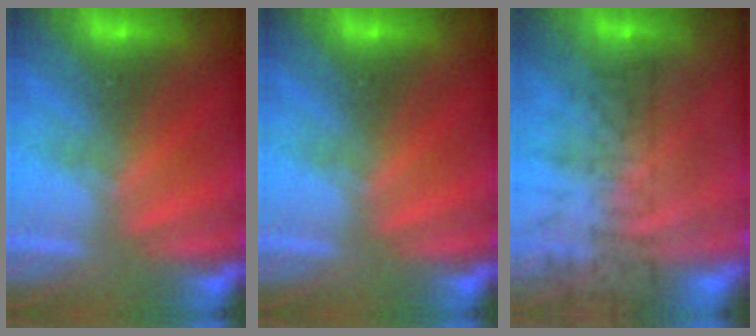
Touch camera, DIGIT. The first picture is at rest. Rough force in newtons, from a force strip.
{"total": 0.0}
{"total": 9.2}